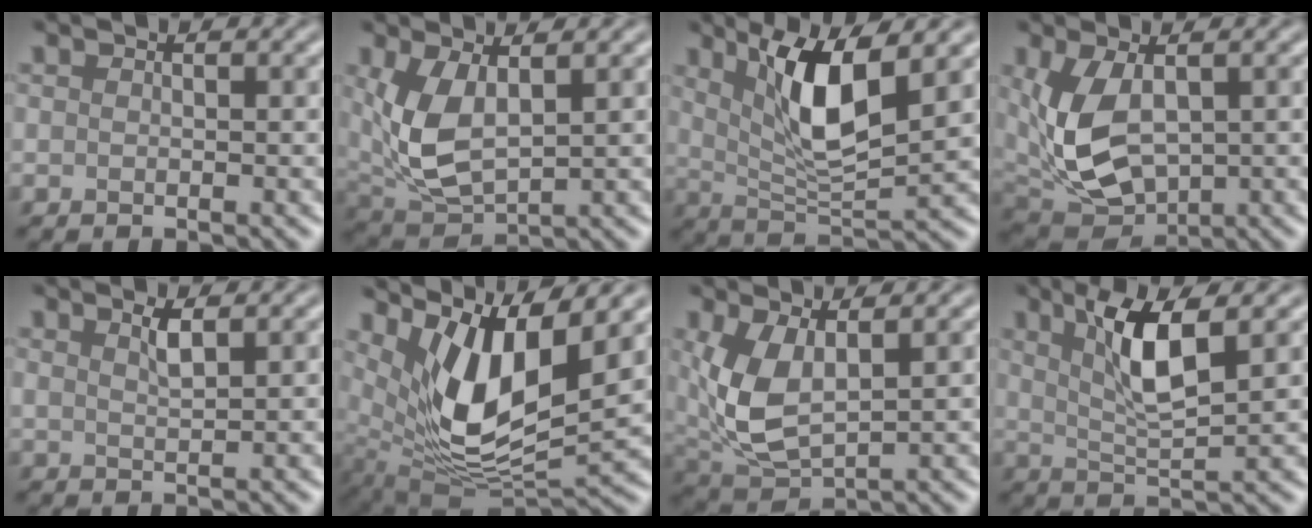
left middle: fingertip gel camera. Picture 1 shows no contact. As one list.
[{"total": 5.7, "force": [1.2, 2.8, 4.8], "torque": [-0.118, -0.008, 0.032]}, {"total": 7.2, "force": [2.8, 2.1, 6.2], "torque": [-0.119, -0.007, 0.054]}, {"total": 7.3, "force": [0.6, 4.2, 5.9], "torque": [-0.138, -0.009, 0.020]}, {"total": 1.7, "force": [1.0, 0.4, 1.3], "torque": [-0.026, 0.002, 0.017]}, {"total": 10.1, "force": [4.2, 3.7, 8.5], "torque": [-0.159, -0.015, 0.084]}, {"total": 6.2, "force": [1.2, 3.1, 5.2], "torque": [-0.131, -0.008, 0.030]}, {"total": 5.6, "force": [2.2, 1.4, 4.9], "torque": [-0.098, -0.002, 0.041]}]